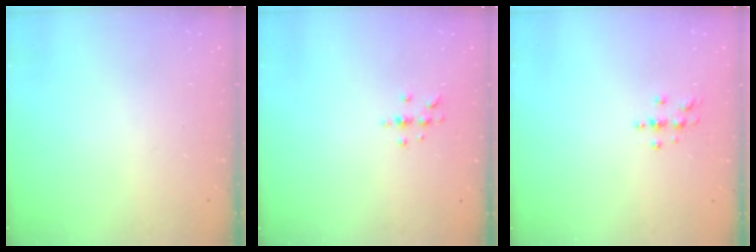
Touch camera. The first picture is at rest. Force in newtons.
{"total": 4.8, "press": 4.7, "slide": 0.6}
{"total": 3.7, "press": 3.7, "slide": 0.4}